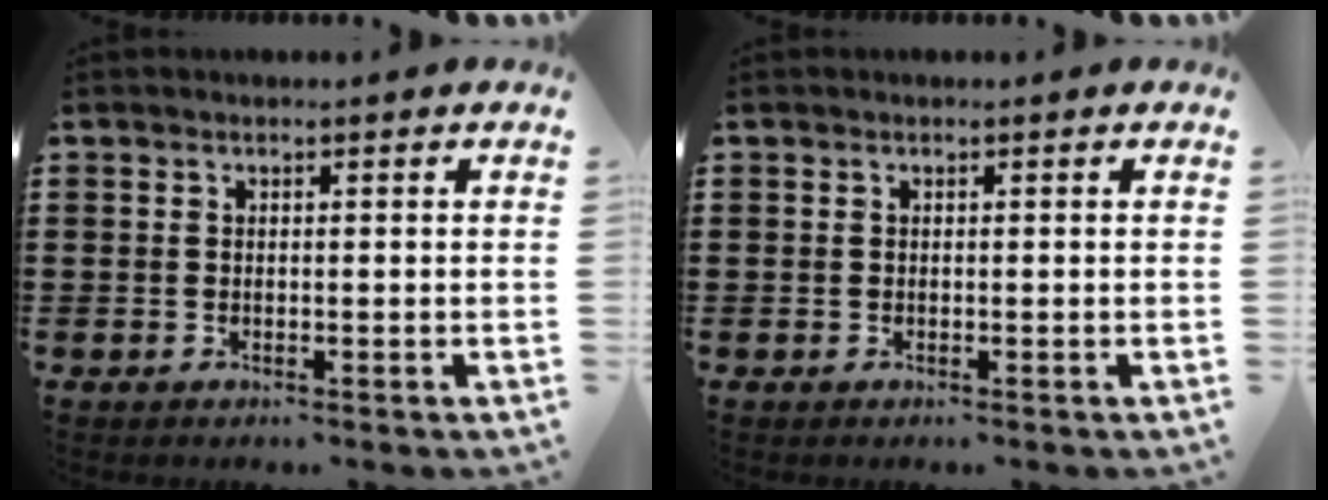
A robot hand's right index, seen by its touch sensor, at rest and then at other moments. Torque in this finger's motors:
{"motor_torque": [-0.02, 0.73, 0.00, 0.00]}